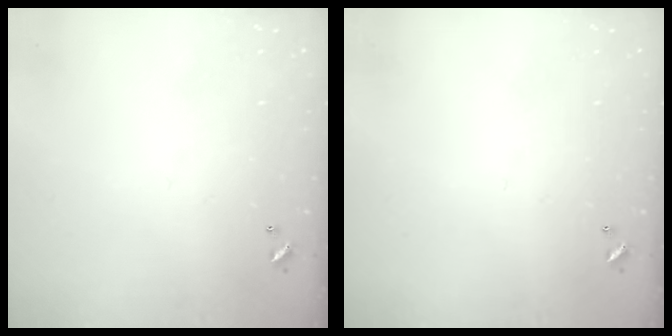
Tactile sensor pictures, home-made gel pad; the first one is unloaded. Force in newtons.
{"total": 0.0}